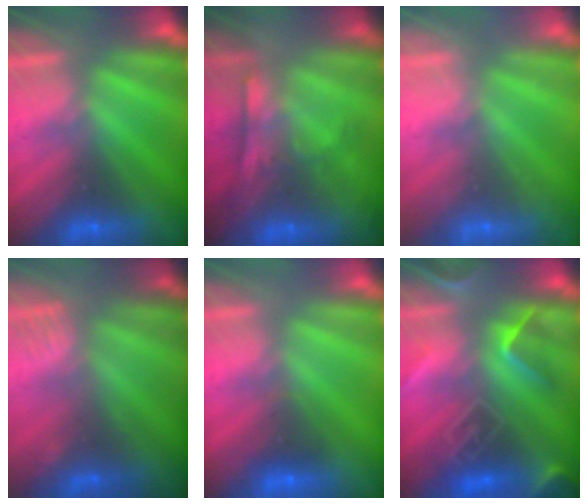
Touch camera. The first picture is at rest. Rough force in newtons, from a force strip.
{"total": 7.2}
{"total": 2.4}
{"total": 2.5}
{"total": 1.8}
{"total": 8.4}